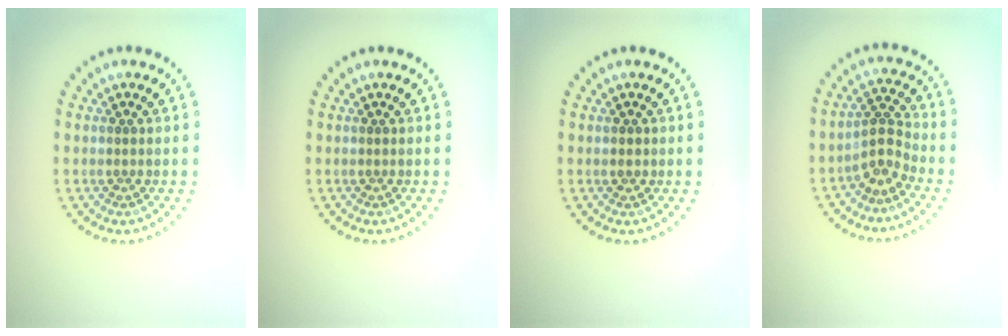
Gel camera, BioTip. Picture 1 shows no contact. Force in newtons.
{"total": 0.0}
{"total": 1.0, "press": 1.0, "slide": 0.1}
{"total": 2.5, "press": 1.8, "slide": 1.7}